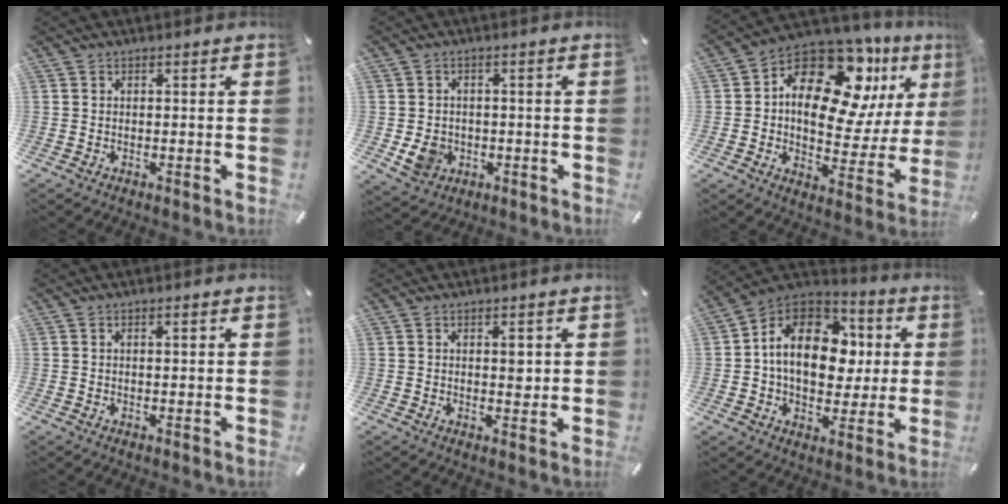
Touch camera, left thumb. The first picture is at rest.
{"total": 6.3, "force": [-1.2, 5.6, 2.5], "torque": [-0.049, 0.004, -0.020]}
{"total": 18.0, "force": [8.3, 11.4, 11.2], "torque": [-0.157, -0.063, 0.142]}
{"total": 1.0, "force": [0.3, 0.3, 0.9], "torque": [-0.017, 0.003, 0.004]}
{"total": 3.1, "force": [0.7, 1.8, 2.3], "torque": [-0.024, -0.004, 0.006]}
{"total": 16.6, "force": [1.4, 12.6, 10.8], "torque": [-0.193, 0.002, 0.025]}